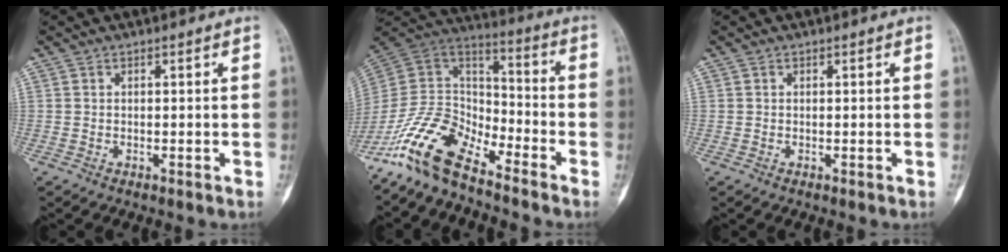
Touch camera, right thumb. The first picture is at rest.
{"total": 14.1, "force": [-11.0, 5.4, 7.1], "torque": [-0.119, 0.084, -0.221]}
{"total": 0.0}